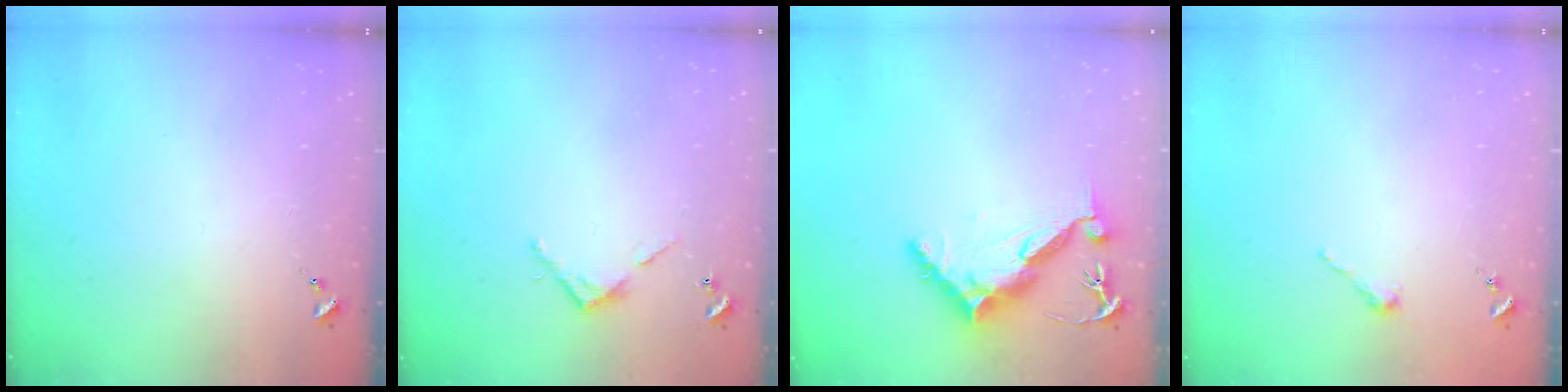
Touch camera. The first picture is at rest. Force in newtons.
{"total": 3.5, "press": 3.5, "slide": 0.2}
{"total": 10.7, "press": 10.6, "slide": 0.9}
{"total": 2.5, "press": 2.5, "slide": 0.2}